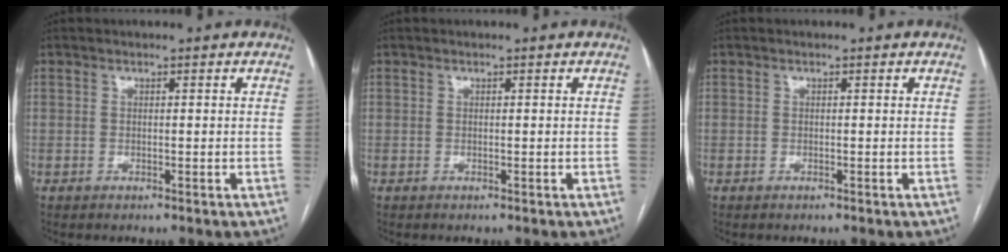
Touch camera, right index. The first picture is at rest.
{"total": 0.0}
{"total": 0.0}